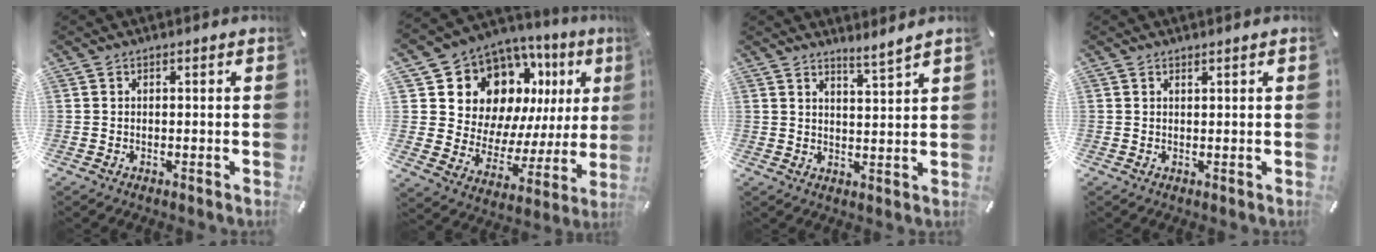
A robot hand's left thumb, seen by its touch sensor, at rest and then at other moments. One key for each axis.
{"total": 15.8, "fx": 9.1, "fy": 11.2, "fz": 6.2, "tx": -0.106, "ty": -0.081, "tz": 0.177}
{"total": 2.6, "fx": 2.4, "fy": -0.5, "fz": 0.7, "tx": -0.017, "ty": -0.014, "tz": 0.045}
{"total": 0.7, "fx": 0.6, "fy": -0.1, "fz": 0.4, "tx": -0.007, "ty": -0.002, "tz": 0.011}